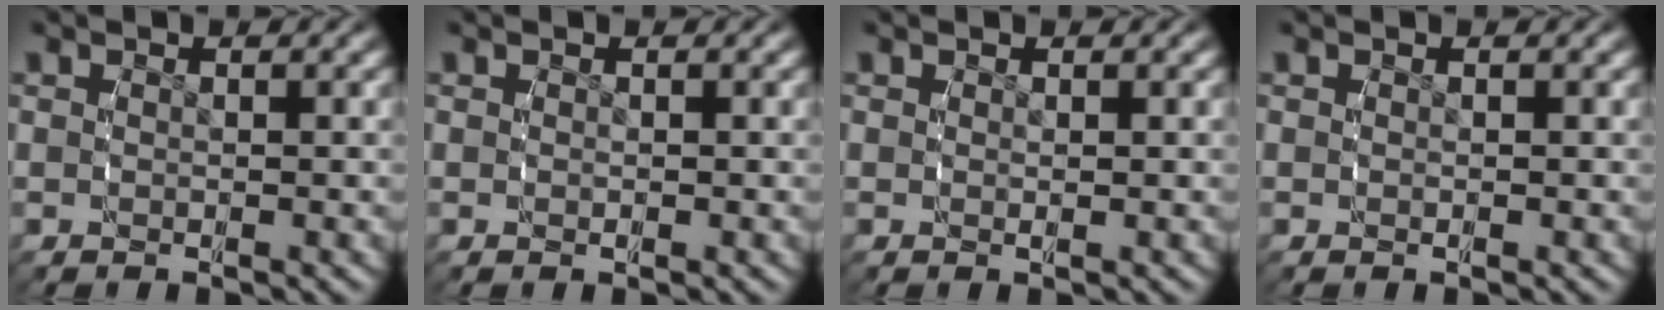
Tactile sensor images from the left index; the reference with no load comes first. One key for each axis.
{"total": 0.0}
{"total": 0.0}
{"total": 0.0}